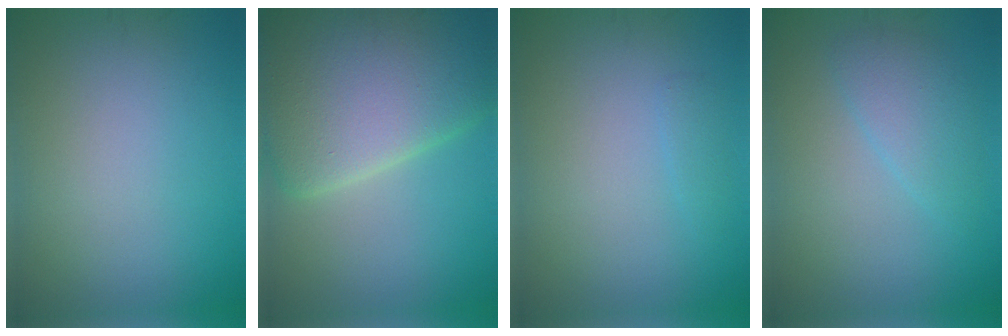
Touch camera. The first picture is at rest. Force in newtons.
{"total": 11.8, "press": 11.7, "slide": 0.5}
{"total": 0.8, "press": 0.8, "slide": 0.0}
{"total": 2.5, "press": 2.5, "slide": 0.2}